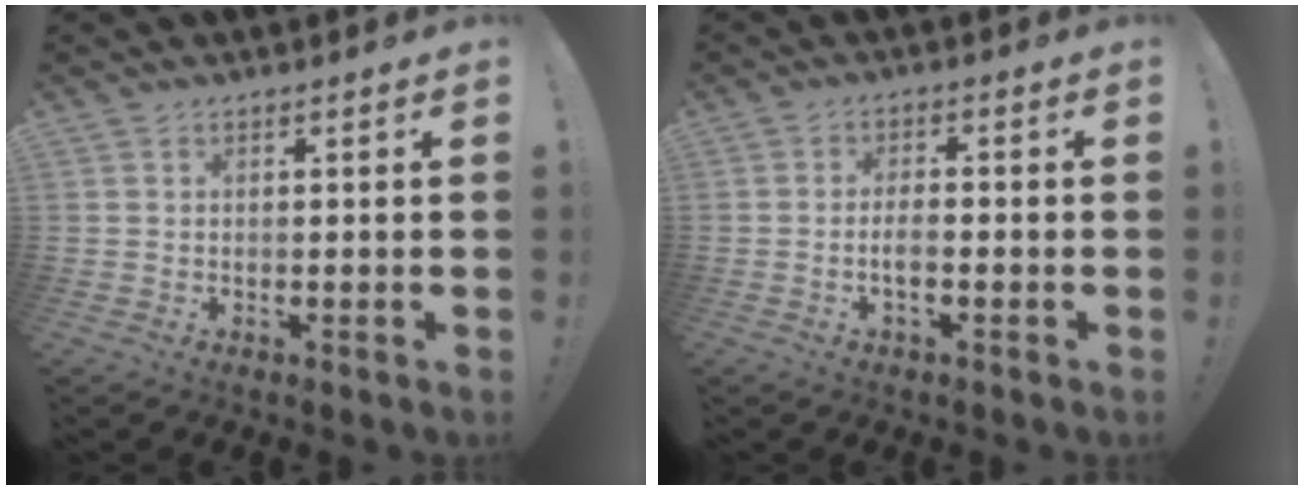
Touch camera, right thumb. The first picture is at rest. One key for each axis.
{"total": 4.0, "fx": -1.3, "fy": 1.3, "fz": 3.5, "tx": -0.065, "ty": 0.000, "tz": -0.024}